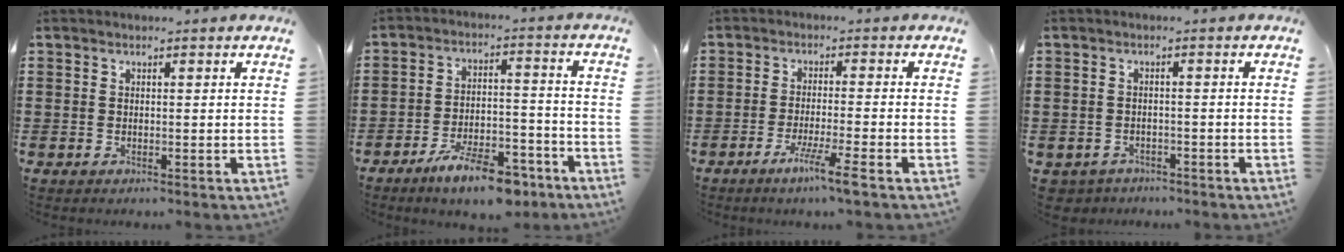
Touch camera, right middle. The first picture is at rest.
{"total": 9.8, "force": [-7.6, 2.6, 5.5], "torque": [-0.092, 0.025, -0.139]}
{"total": 5.1, "force": [-3.3, -0.3, 3.8], "torque": [-0.066, -0.010, -0.057]}
{"total": 1.8, "force": [-1.8, 0.5, -0.3], "torque": [-0.004, 0.000, -0.042]}